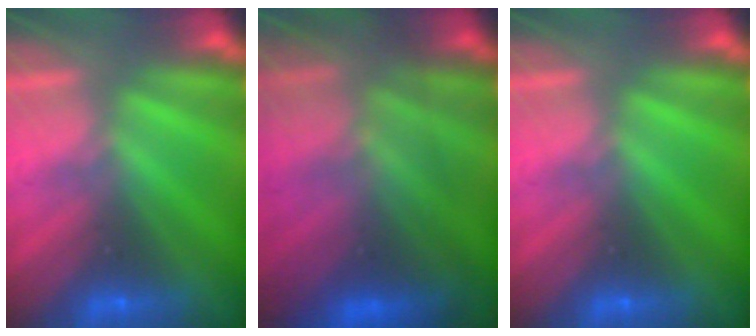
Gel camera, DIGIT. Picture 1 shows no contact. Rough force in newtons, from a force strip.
{"total": 7.6}
{"total": 0.0}